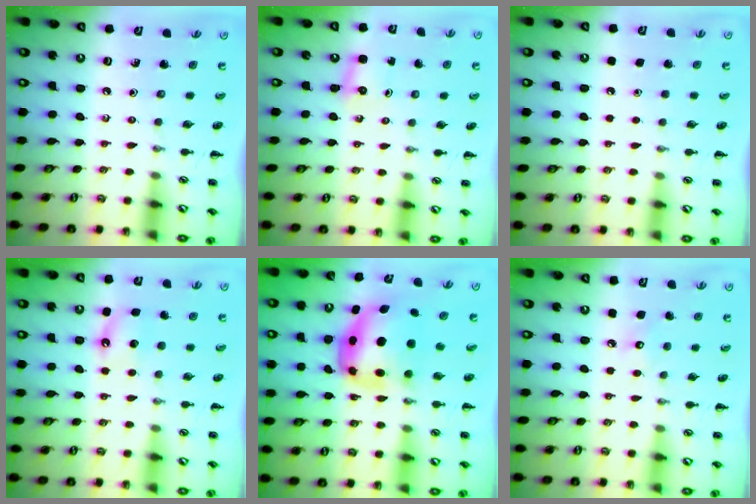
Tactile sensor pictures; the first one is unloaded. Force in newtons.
{"total": 2.5, "press": 2.4, "slide": 0.8}
{"total": 1.7, "press": 1.7, "slide": 0.1}
{"total": 5.2, "press": 4.9, "slide": 1.4}
{"total": 6.3, "press": 6.1, "slide": 1.6}
{"total": 5.9, "press": 5.7, "slide": 1.6}